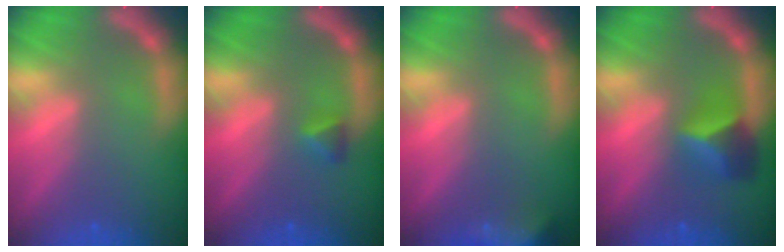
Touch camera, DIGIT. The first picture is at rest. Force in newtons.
{"total": 1.4}
{"total": 7.4}
{"total": 4.0}